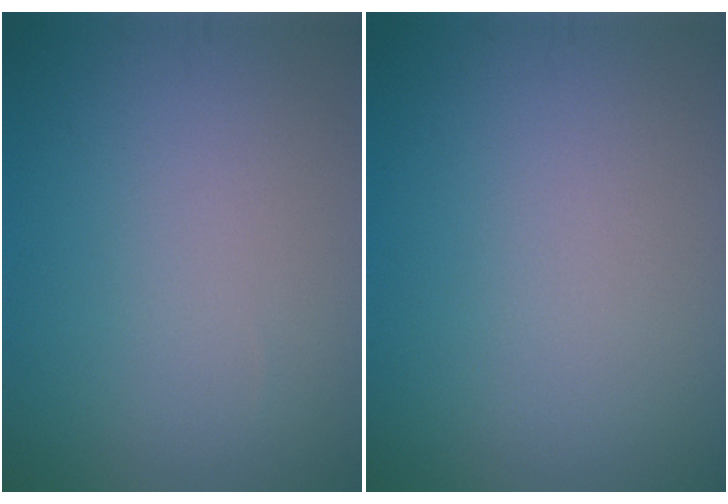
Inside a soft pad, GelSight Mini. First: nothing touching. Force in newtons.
{"total": 0.0}